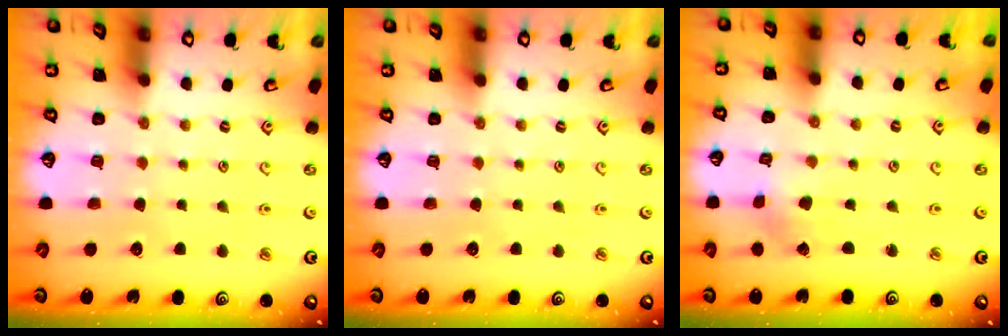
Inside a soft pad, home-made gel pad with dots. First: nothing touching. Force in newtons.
{"total": 0.0}
{"total": 0.9, "press": 0.9, "slide": 0.1}